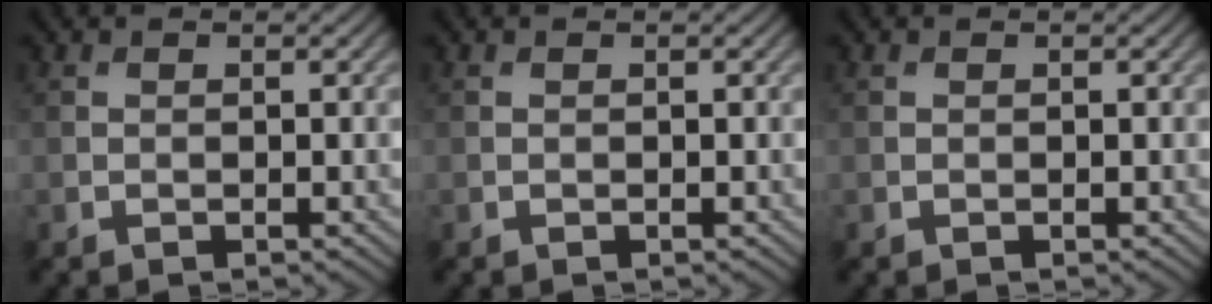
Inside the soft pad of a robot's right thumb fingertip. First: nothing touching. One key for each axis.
{"total": 0.0}
{"total": 0.0}